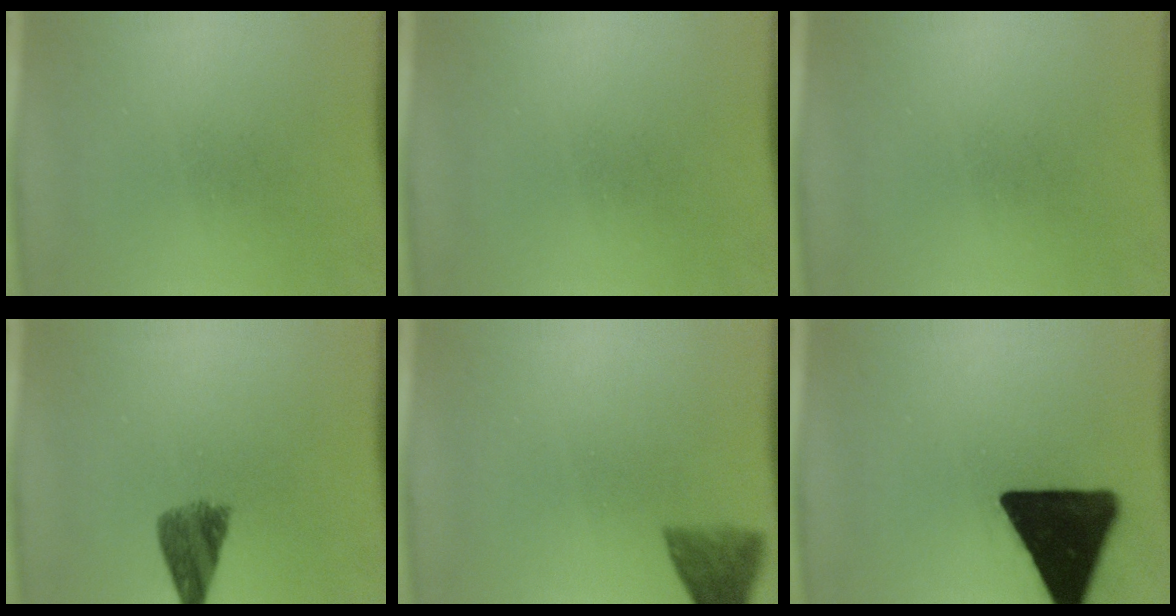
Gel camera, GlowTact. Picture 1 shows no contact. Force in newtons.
{"total": 0.0}
{"total": 0.0}
{"total": 5.3}
{"total": 4.8}
{"total": 19.7}